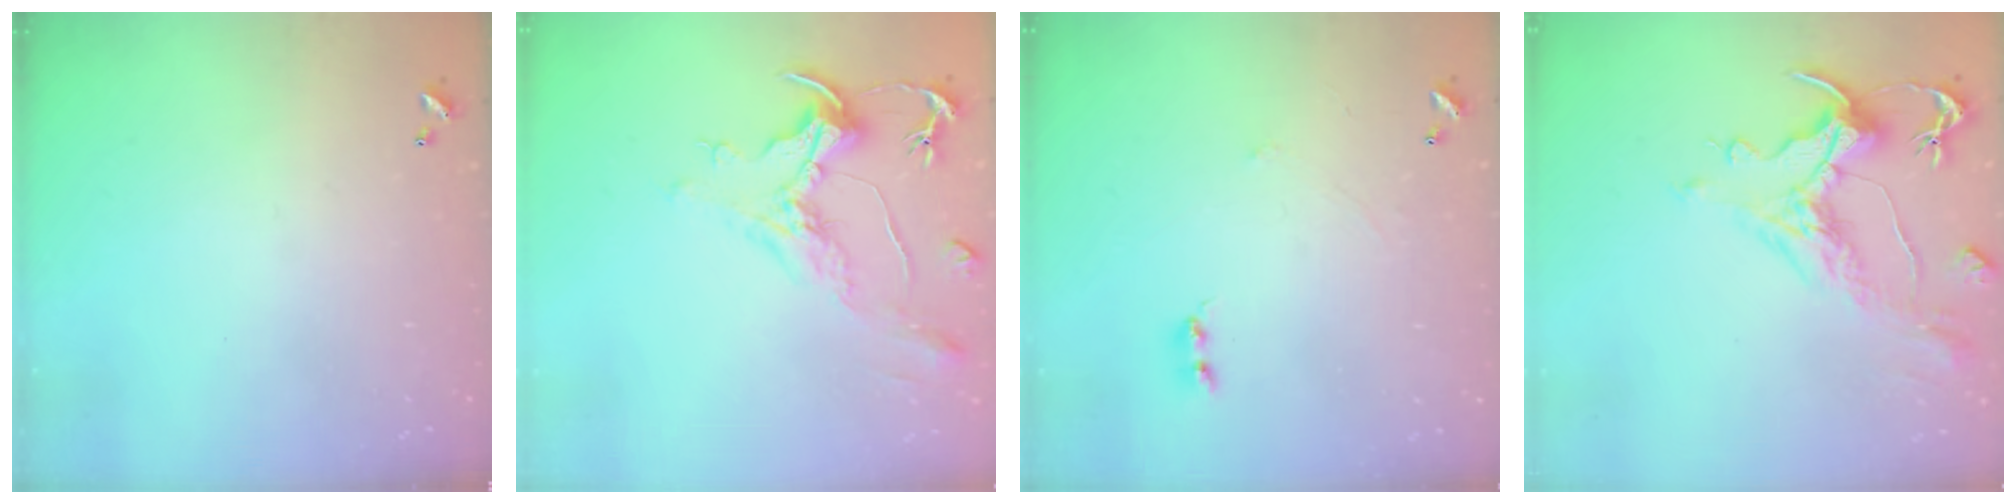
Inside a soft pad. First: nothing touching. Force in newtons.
{"total": 2.2, "press": 1.7, "slide": 1.3}
{"total": 0.9, "press": 0.8, "slide": 0.3}
{"total": 2.0, "press": 1.5, "slide": 1.4}